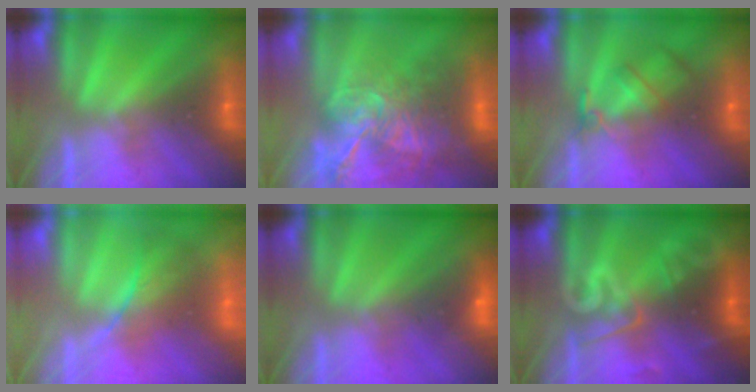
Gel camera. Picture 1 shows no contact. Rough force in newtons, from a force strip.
{"total": 9.5}
{"total": 2.4}
{"total": 2.3}
{"total": 1.4}
{"total": 2.8}